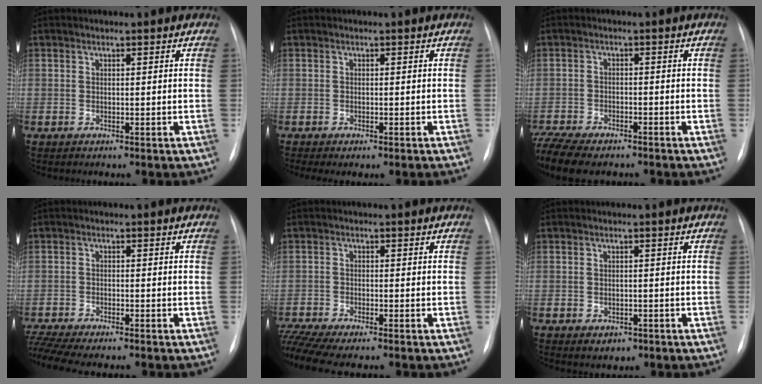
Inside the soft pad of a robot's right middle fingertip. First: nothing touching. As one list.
[{"total": 2.3, "force": [-1.7, 0.3, 1.5], "torque": [-0.019, -0.010, -0.021]}, {"total": 11.6, "force": [-9.5, 3.8, 5.5], "torque": [-0.118, -0.008, -0.147]}, {"total": 7.1, "force": [-6.4, 0.3, 3.2], "torque": [-0.063, -0.008, -0.105]}, {"total": 6.6, "force": [-5.8, -0.3, 3.2], "torque": [-0.066, -0.012, -0.101]}, {"total": 2.3, "force": [-1.2, 1.6, 1.1], "torque": [-0.010, 0.001, -0.005]}]